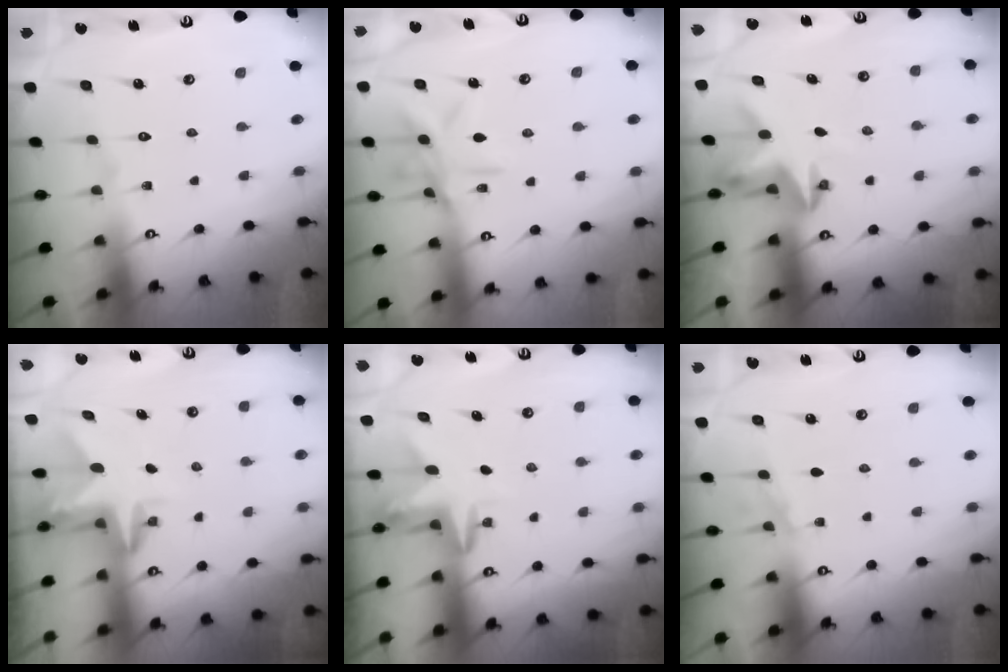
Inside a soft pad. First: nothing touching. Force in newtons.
{"total": 10.9, "press": 10.9, "slide": 0.8}
{"total": 3.2, "press": 3.2, "slide": 0.1}
{"total": 2.9, "press": 2.9, "slide": 0.2}
{"total": 4.1, "press": 4.1, "slide": 0.3}
{"total": 2.2, "press": 1.9, "slide": 1.1}